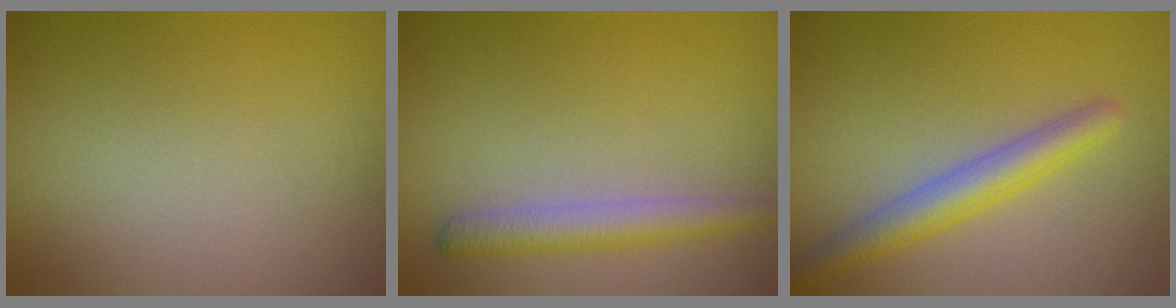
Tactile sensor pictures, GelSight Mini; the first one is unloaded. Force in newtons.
{"total": 2.8, "press": 2.8, "slide": 0.1}
{"total": 3.7, "press": 3.7, "slide": 0.1}